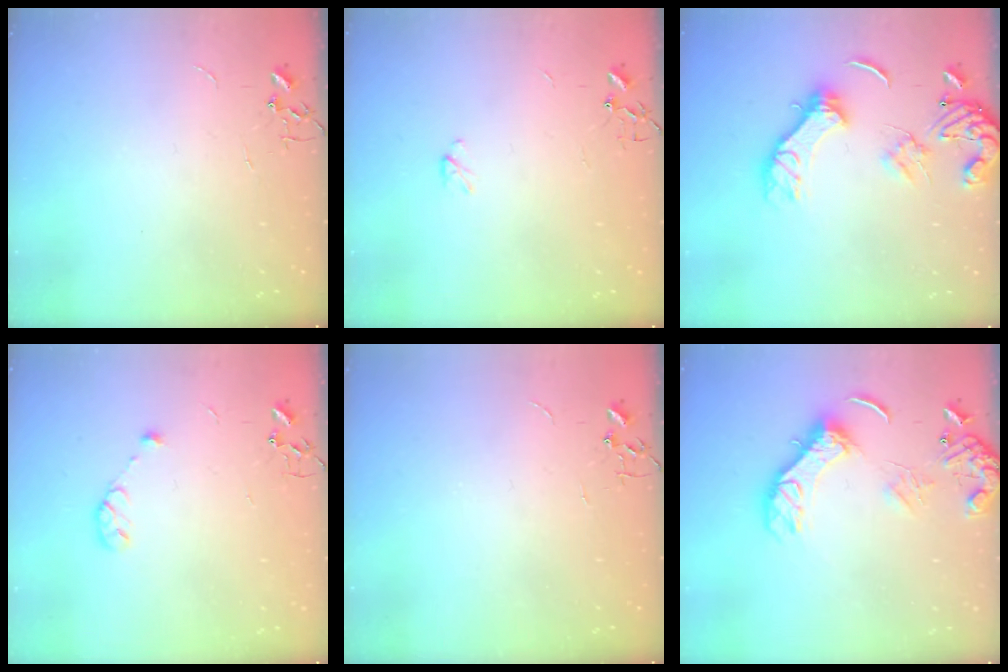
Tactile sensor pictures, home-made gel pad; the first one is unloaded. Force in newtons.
{"total": 2.9, "press": 2.9, "slide": 0.5}
{"total": 13.2, "press": 13.1, "slide": 1.7}
{"total": 6.3, "press": 6.1, "slide": 1.4}
{"total": 0.0}
{"total": 13.6, "press": 13.4, "slide": 1.8}